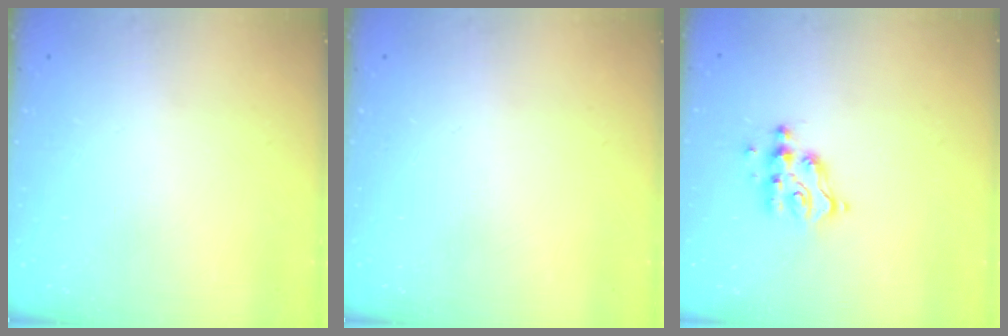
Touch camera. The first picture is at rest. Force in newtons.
{"total": 0.0}
{"total": 7.9, "press": 7.9, "slide": 0.4}